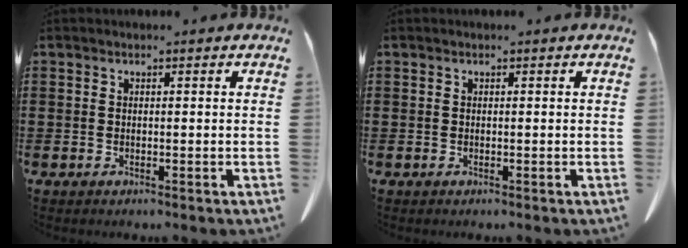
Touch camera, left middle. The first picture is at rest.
{"total": 0.0}